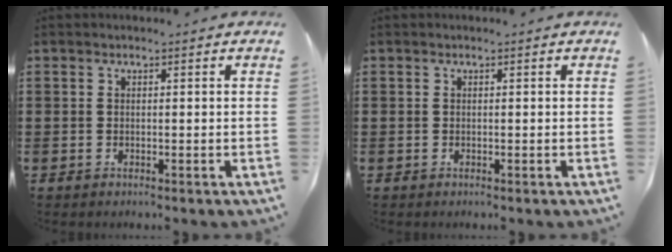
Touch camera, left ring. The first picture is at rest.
{"total": 0.0}